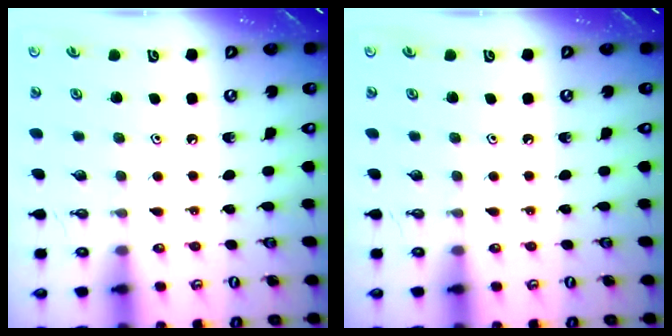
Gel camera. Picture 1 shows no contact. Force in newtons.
{"total": 0.0}